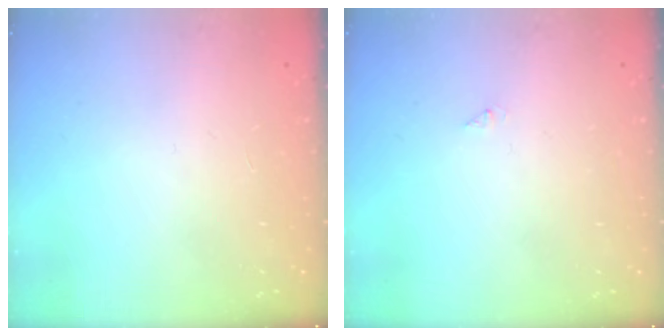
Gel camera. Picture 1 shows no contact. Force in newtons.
{"total": 0.0}